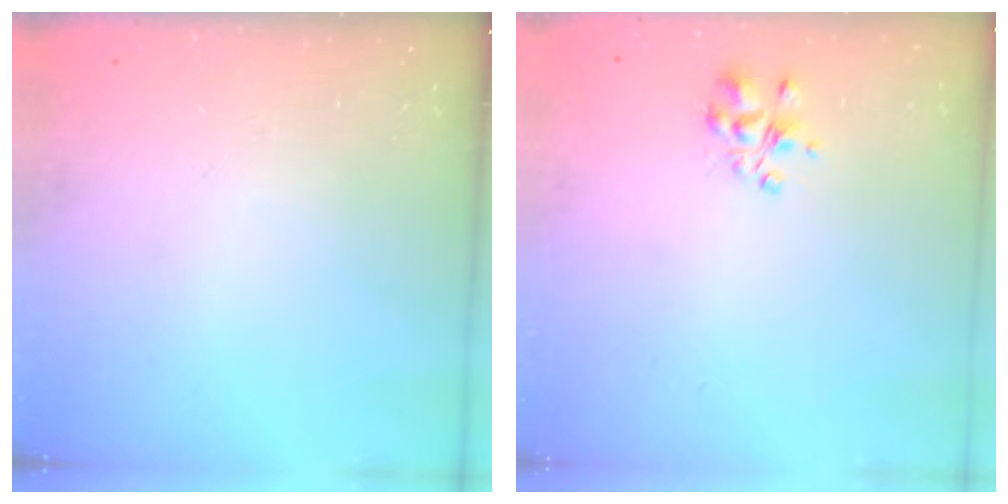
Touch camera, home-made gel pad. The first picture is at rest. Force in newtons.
{"total": 3.2, "press": 3.2, "slide": 0.4}